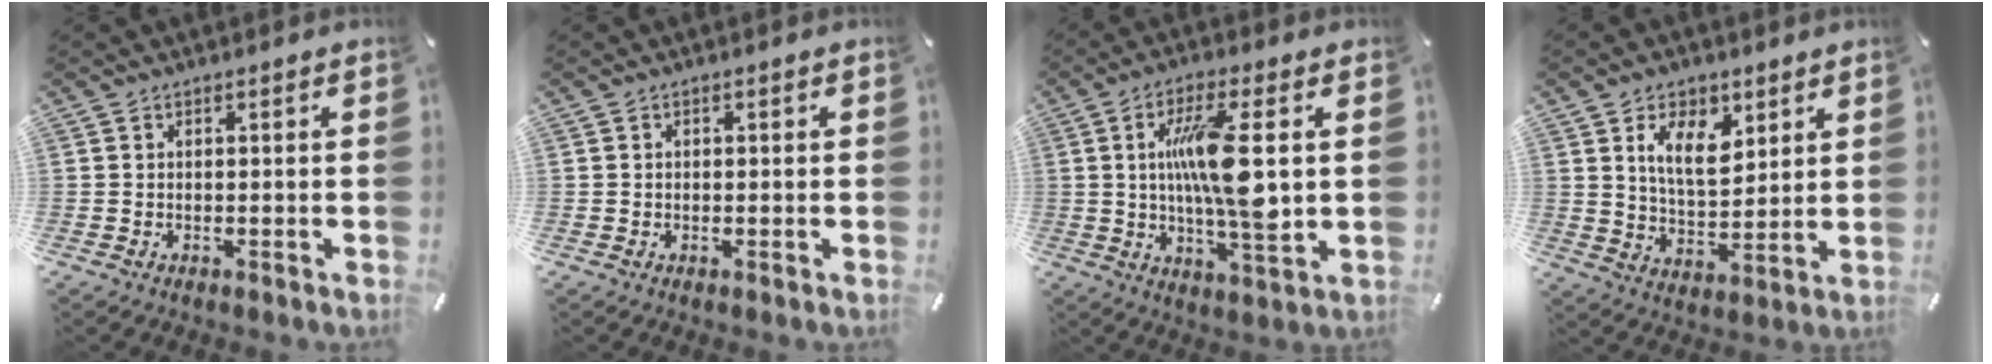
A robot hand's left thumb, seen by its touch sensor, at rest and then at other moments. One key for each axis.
{"total": 0.6, "fx": -0.1, "fy": 0.5, "fz": 0.2, "tx": -0.003, "ty": 0.003, "tz": -0.003}
{"total": 14.7, "fx": 1.9, "fy": 3.6, "fz": 14.2, "tx": -0.273, "ty": -0.014, "tz": 0.020}
{"total": 10.4, "fx": 5.3, "fy": 5.8, "fz": 6.8, "tx": -0.119, "ty": -0.012, "tz": 0.094}